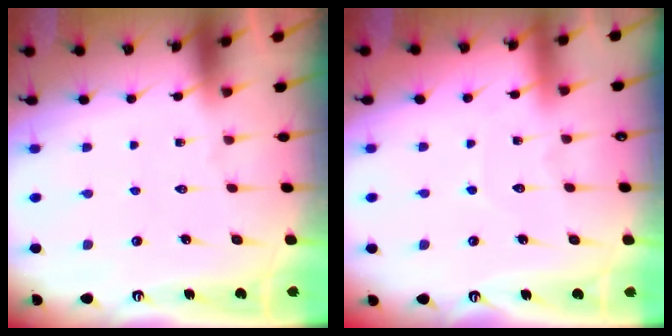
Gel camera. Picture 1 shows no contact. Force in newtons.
{"total": 3.5, "press": 3.4, "slide": 0.4}